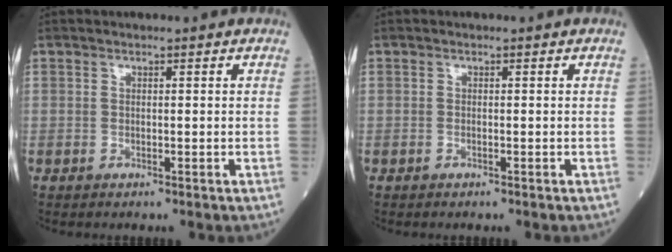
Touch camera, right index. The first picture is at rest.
{"total": 0.0}